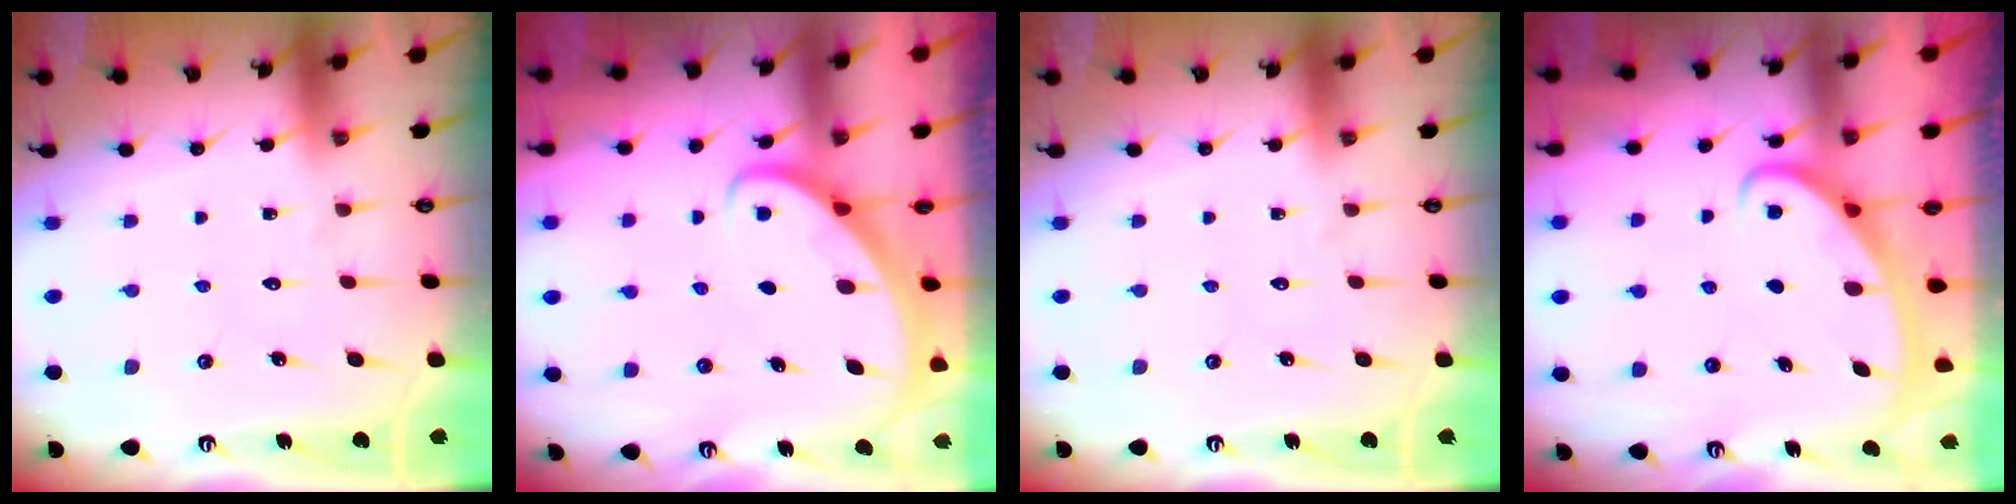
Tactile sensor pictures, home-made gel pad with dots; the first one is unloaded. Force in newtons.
{"total": 2.9, "press": 2.9, "slide": 0.2}
{"total": 0.0}
{"total": 2.8, "press": 2.8, "slide": 0.4}